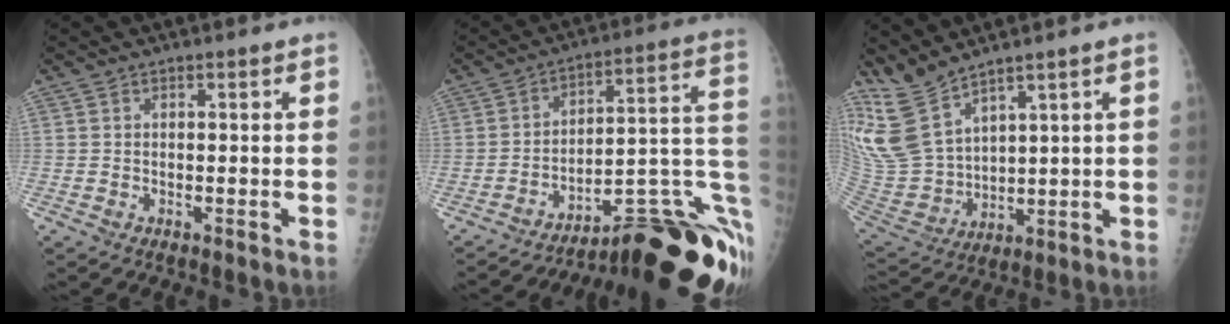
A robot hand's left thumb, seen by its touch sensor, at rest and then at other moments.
{"total": 24.4, "force": [-13.2, 6.1, 19.5], "torque": [-0.142, 0.090, -0.176]}
{"total": 11.6, "force": [9.5, 4.0, 5.4], "torque": [-0.103, -0.051, 0.220]}